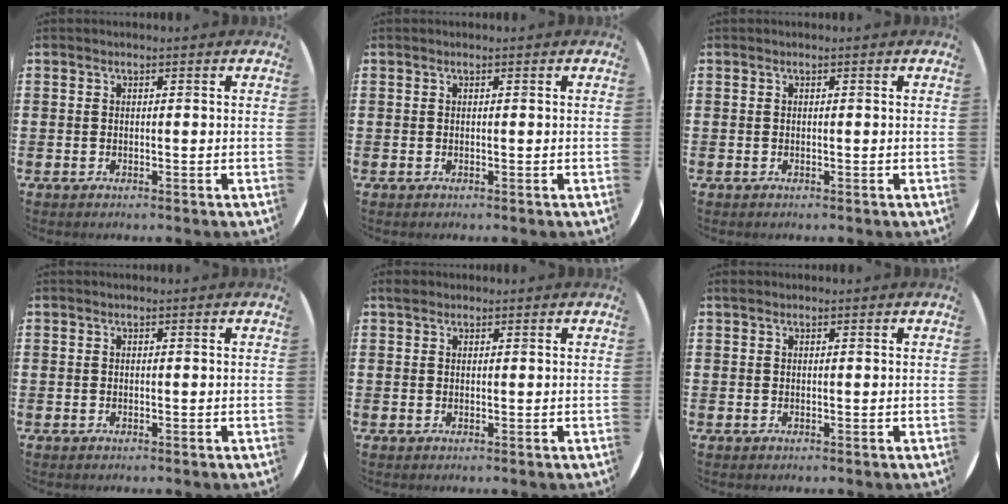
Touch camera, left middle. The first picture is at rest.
{"total": 0.0}
{"total": 0.0}
{"total": 0.0}
{"total": 1.0, "force": [0.8, 0.4, 0.2], "torque": [0.002, 0.001, 0.014]}
{"total": 0.0}